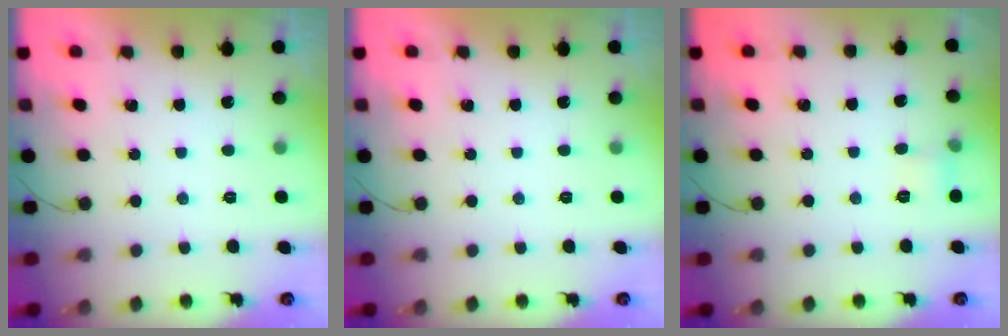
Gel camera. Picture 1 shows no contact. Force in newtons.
{"total": 0.0}
{"total": 5.1, "press": 4.8, "slide": 1.7}